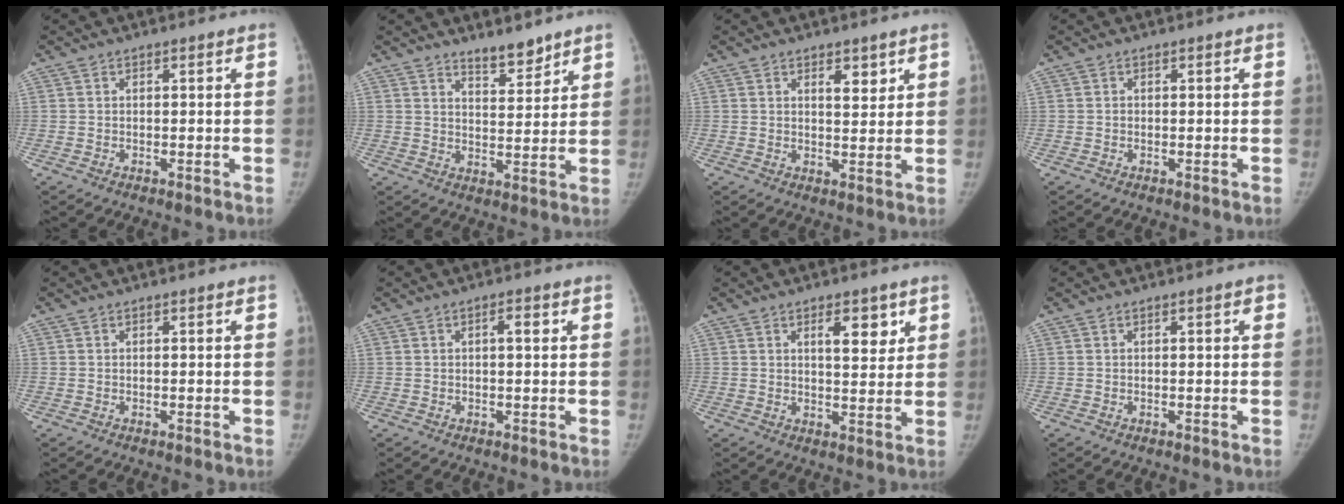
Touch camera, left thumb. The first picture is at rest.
{"total": 5.5, "force": [4.7, 1.7, 2.3], "torque": [-0.015, -0.042, 0.078]}
{"total": 3.4, "force": [2.1, 1.7, 2.2], "torque": [-0.014, -0.015, 0.033]}
{"total": 0.0}
{"total": 0.0}
{"total": 1.9, "force": [0.5, 0.6, 1.7], "torque": [-0.026, 0.003, 0.006]}
{"total": 6.1, "force": [3.0, 2.8, 4.6], "torque": [-0.044, -0.019, 0.045]}
{"total": 1.0, "force": [0.3, 0.4, 0.9], "torque": [-0.008, 0.003, 0.001]}